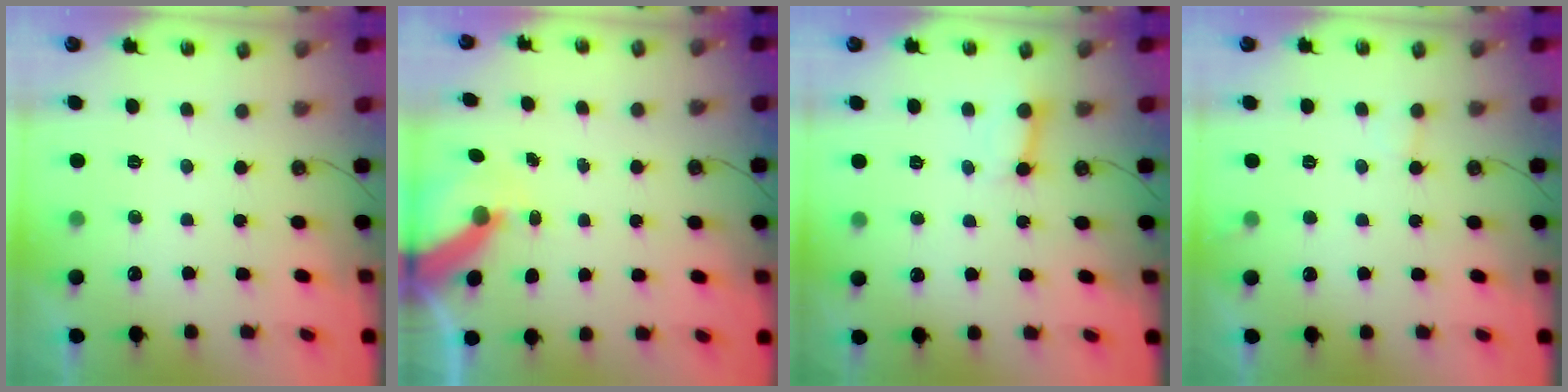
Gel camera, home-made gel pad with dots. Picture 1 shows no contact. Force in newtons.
{"total": 8.3, "press": 8.2, "slide": 0.7}
{"total": 3.4, "press": 3.4, "slide": 0.5}
{"total": 5.5, "press": 5.5, "slide": 0.7}